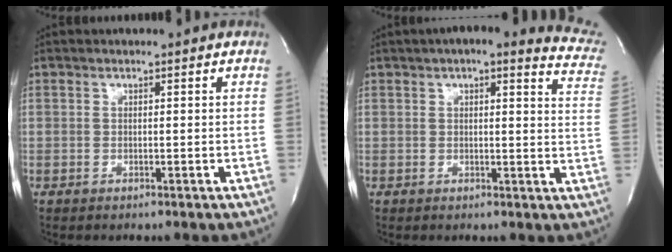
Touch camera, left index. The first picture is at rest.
{"total": 15.9, "force": [13.4, 3.5, 7.8], "torque": [-0.083, -0.012, 0.130]}